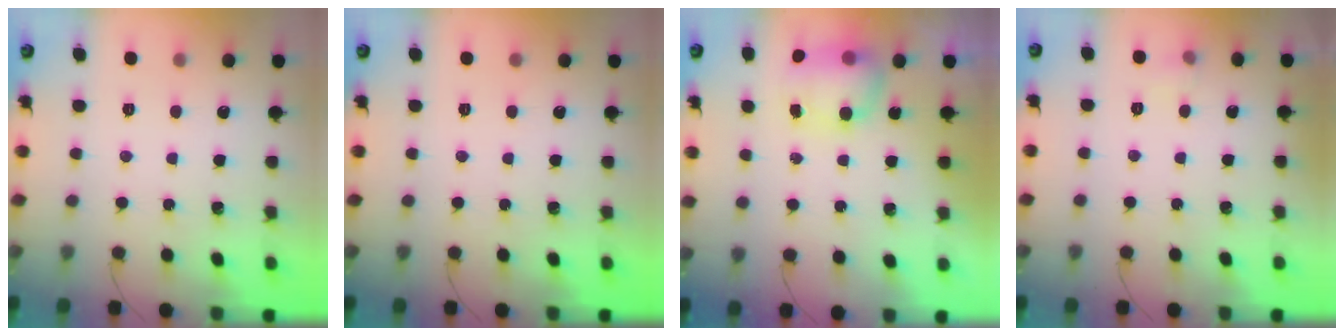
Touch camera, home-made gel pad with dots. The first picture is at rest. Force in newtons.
{"total": 0.0}
{"total": 7.1, "press": 7.0, "slide": 1.0}
{"total": 3.6, "press": 3.4, "slide": 1.1}